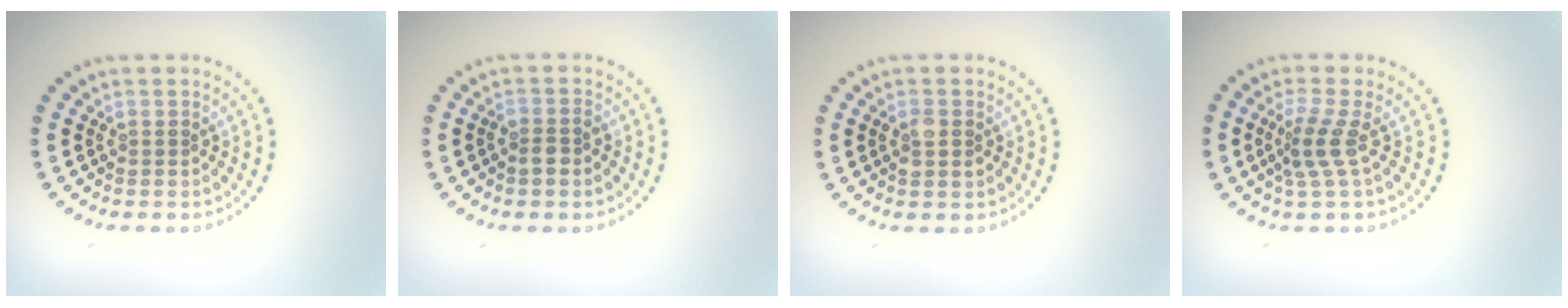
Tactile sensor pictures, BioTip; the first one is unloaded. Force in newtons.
{"total": 1.4, "press": 1.3, "slide": 0.5}
{"total": 1.5, "press": 1.5, "slide": 0.1}
{"total": 2.5, "press": 1.8, "slide": 1.7}